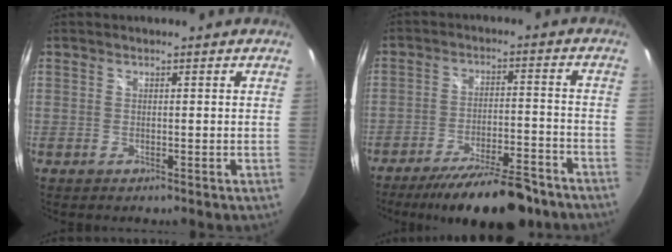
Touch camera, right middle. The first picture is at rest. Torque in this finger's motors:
{"motor_torque": [1.07, -1.07, 0.44, 0.11]}